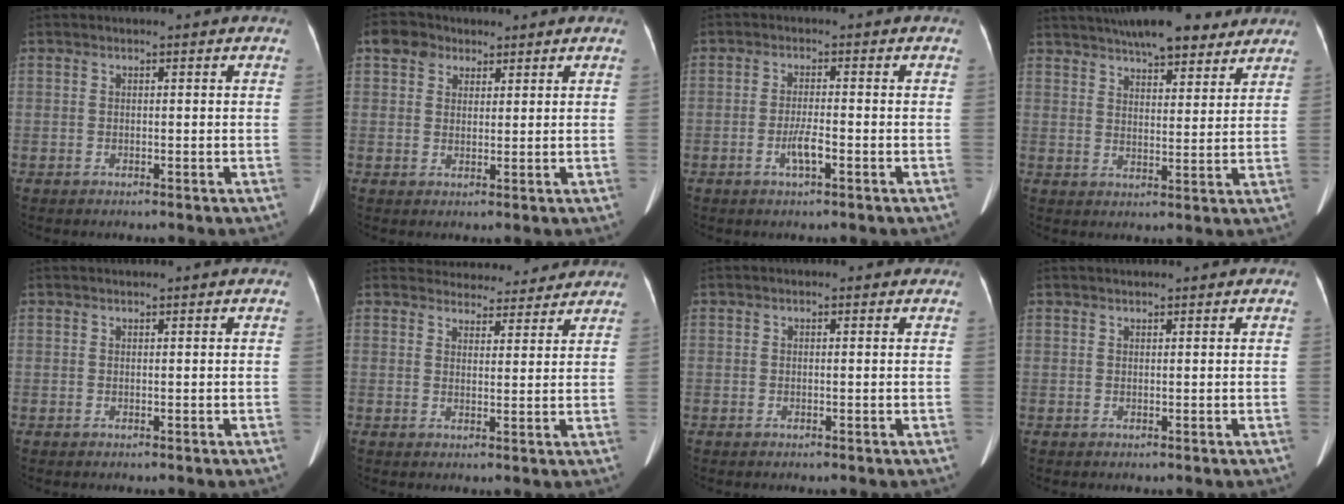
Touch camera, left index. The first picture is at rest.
{"total": 3.4, "force": [1.9, 2.7, 1.0], "torque": [-0.021, 0.013, 0.038]}
{"total": 2.7, "force": [-1.5, 0.1, 2.2], "torque": [-0.040, -0.009, -0.026]}
{"total": 14.7, "force": [12.1, 3.6, 7.5], "torque": [-0.119, 0.026, 0.175]}
{"total": 1.5, "force": [1.3, -0.2, 0.6], "torque": [-0.012, 0.016, 0.020]}
{"total": 11.4, "force": [10.9, 3.3, 1.2], "torque": [0.010, 0.004, 0.127]}
{"total": 1.2, "force": [0.9, 0.4, 0.7], "torque": [-0.008, 0.005, 0.006]}
{"total": 2.6, "force": [2.4, 0.2, 1.0], "torque": [-0.011, 0.016, 0.031]}